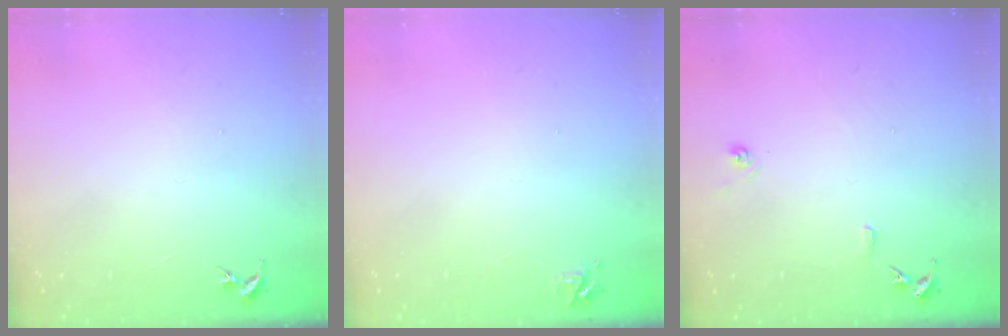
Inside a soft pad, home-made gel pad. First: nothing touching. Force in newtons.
{"total": 5.0, "press": 5.0, "slide": 0.7}
{"total": 7.9, "press": 7.8, "slide": 0.8}